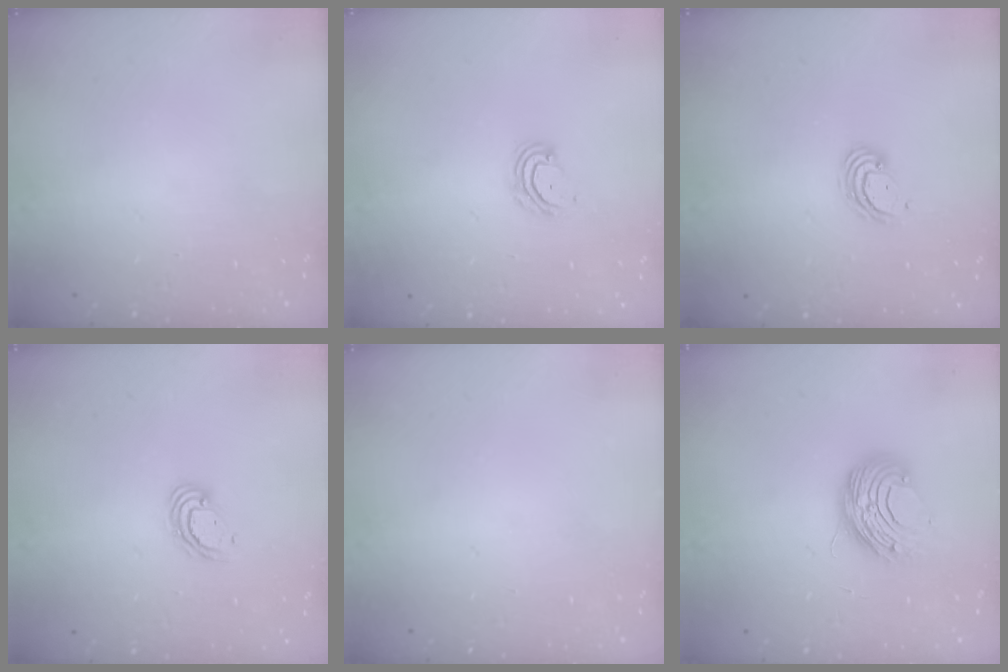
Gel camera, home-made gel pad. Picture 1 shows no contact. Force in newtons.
{"total": 5.6, "press": 5.5, "slide": 0.5}
{"total": 3.9, "press": 3.9, "slide": 0.1}
{"total": 4.5, "press": 4.5, "slide": 0.1}
{"total": 0.0}
{"total": 9.1, "press": 9.1, "slide": 0.5}